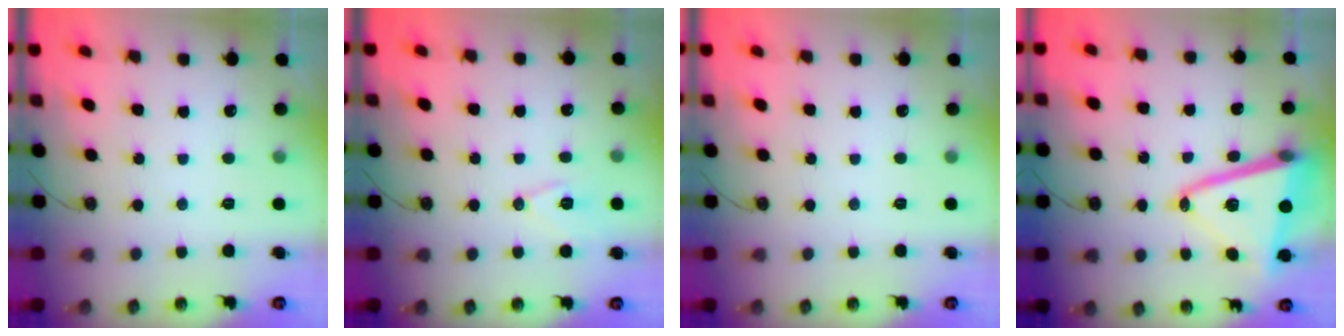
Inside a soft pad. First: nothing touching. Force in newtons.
{"total": 8.7, "press": 7.9, "slide": 3.5}
{"total": 0.0}
{"total": 18.0, "press": 17.8, "slide": 2.5}